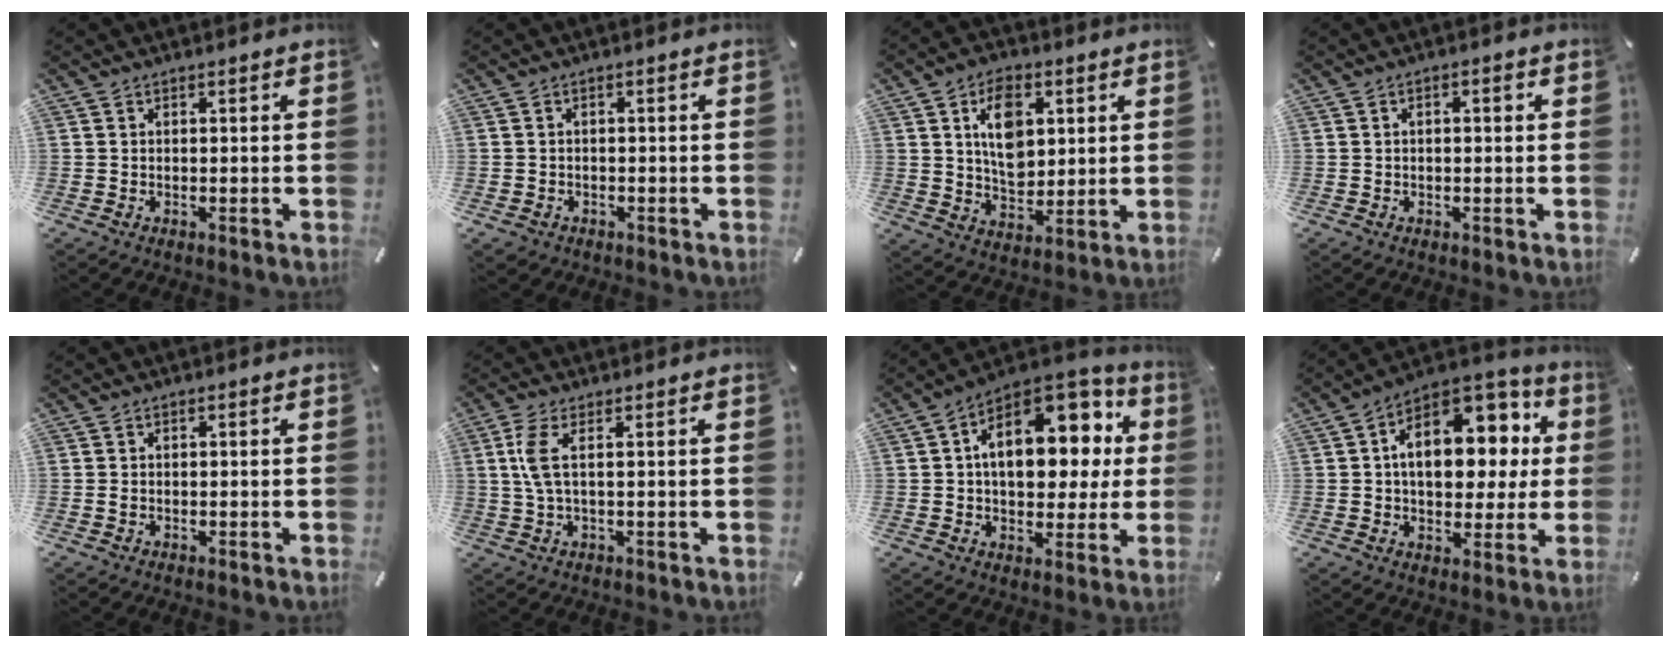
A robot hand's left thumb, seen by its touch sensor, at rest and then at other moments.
{"total": 1.6, "force": [-0.9, 1.2, 0.5], "torque": [-0.010, 0.005, -0.021]}
{"total": 11.1, "force": [3.1, 7.7, 7.4], "torque": [-0.106, 0.003, 0.056]}
{"total": 1.5, "force": [0.0, 0.7, 1.4], "torque": [-0.025, 0.005, -0.003]}
{"total": 0.8, "force": [-0.5, 0.5, 0.5], "torque": [-0.009, 0.001, -0.011]}
{"total": 5.2, "force": [0.7, 1.1, 5.0], "torque": [-0.117, -0.010, 0.006]}
{"total": 17.4, "force": [5.0, 10.9, 12.6], "torque": [-0.175, -0.025, 0.086]}
{"total": 16.5, "force": [3.6, 11.0, 11.8], "torque": [-0.165, -0.011, 0.066]}